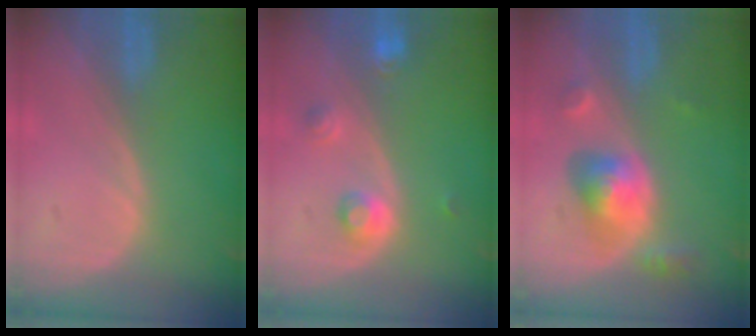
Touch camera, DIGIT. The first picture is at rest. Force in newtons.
{"total": 3.6, "press": 3.3, "slide": 1.5}
{"total": 6.0, "press": 5.5, "slide": 2.5}